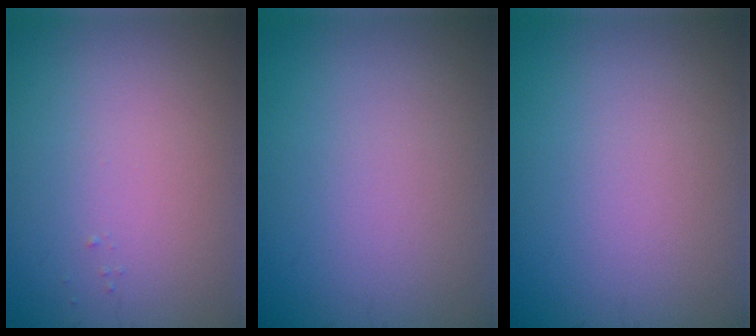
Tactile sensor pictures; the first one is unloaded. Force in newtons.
{"total": 0.0}
{"total": 0.0}